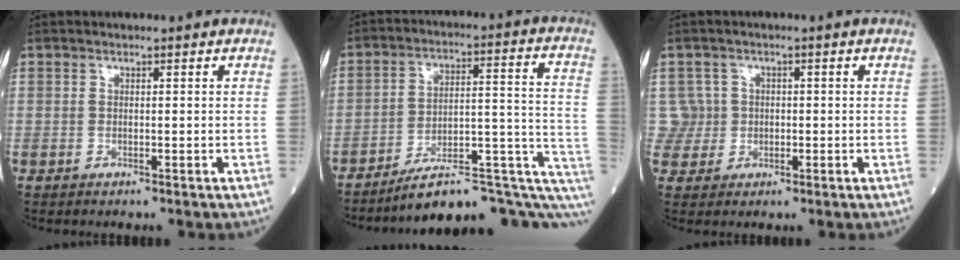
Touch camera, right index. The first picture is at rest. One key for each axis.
{"total": 19.6, "fx": -13.6, "fy": 3.9, "fz": 13.5, "tx": -0.120, "ty": 0.059, "tz": -0.186}
{"total": 4.0, "fx": 0.4, "fy": 3.9, "fz": -0.5, "tx": 0.025, "ty": 0.011, "tz": 0.006}